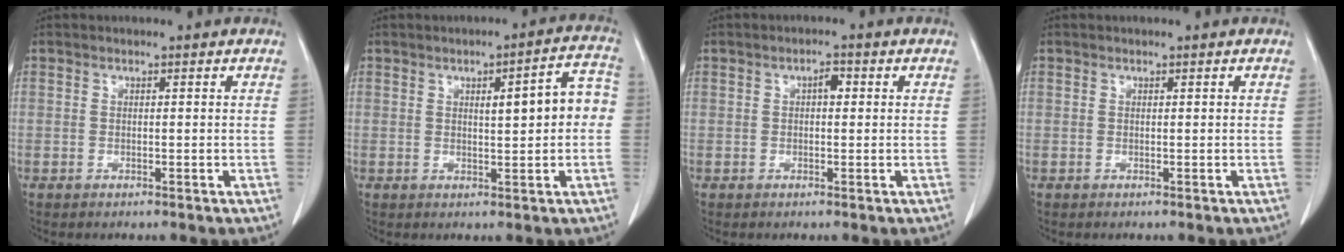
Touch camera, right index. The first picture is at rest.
{"total": 7.0, "force": [0.5, 1.5, 6.8], "torque": [-0.090, 0.025, 0.008]}
{"total": 1.7, "force": [0.3, 0.8, 1.5], "torque": [-0.020, 0.006, 0.003]}
{"total": 0.0}